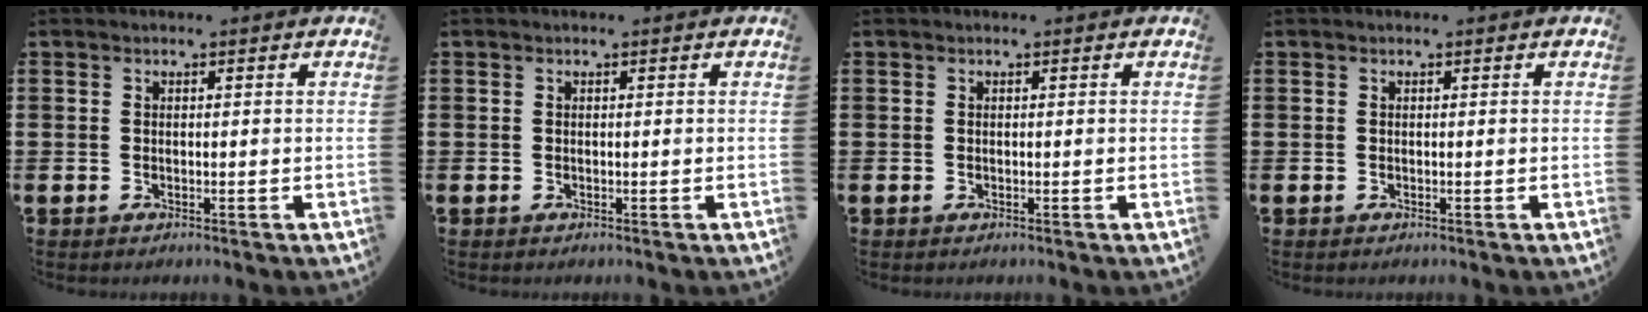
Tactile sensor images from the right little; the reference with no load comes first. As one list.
[{"total": 0.0}, {"total": 0.0}, {"total": 0.0}]